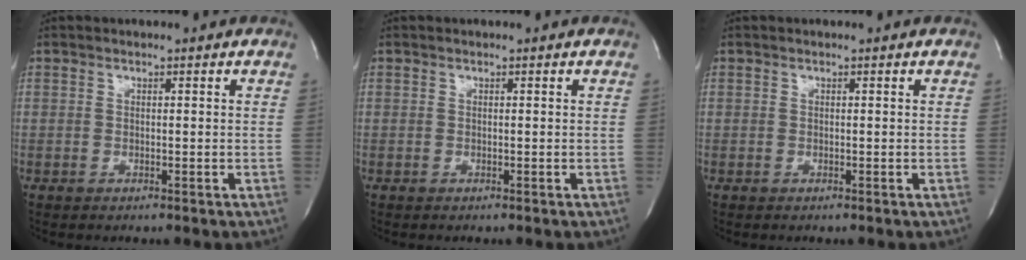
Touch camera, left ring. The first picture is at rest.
{"total": 0.0}
{"total": 0.0}